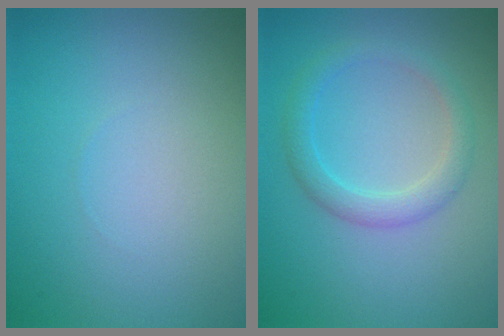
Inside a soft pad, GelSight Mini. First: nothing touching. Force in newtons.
{"total": 2.5, "press": 2.4, "slide": 0.2}